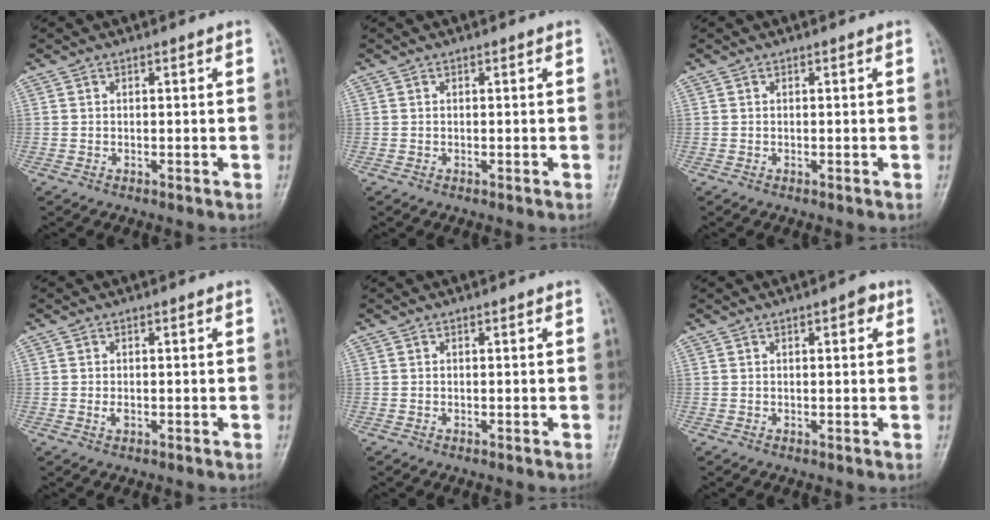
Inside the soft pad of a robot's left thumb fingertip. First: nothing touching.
{"total": 0.0}
{"total": 0.0}
{"total": 1.3, "force": [-0.1, 0.7, 1.1], "torque": [-0.018, -0.001, -0.001]}
{"total": 0.0}
{"total": 2.4, "force": [1.0, 1.0, 2.0], "torque": [-0.020, 0.001, 0.010]}